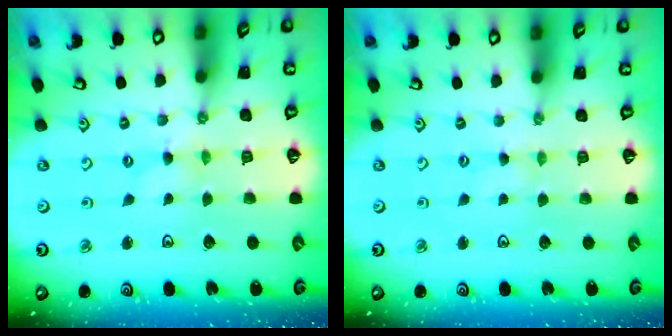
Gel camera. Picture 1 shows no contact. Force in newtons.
{"total": 0.8, "press": 0.8, "slide": 0.2}